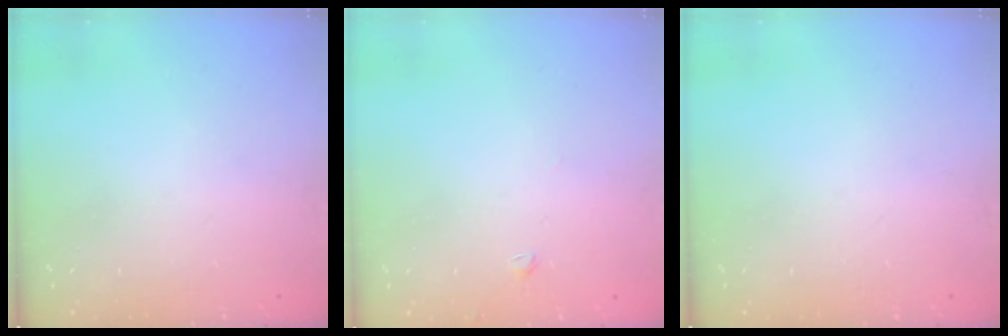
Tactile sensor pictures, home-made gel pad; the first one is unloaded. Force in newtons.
{"total": 1.4, "press": 1.3, "slide": 0.4}
{"total": 0.0}